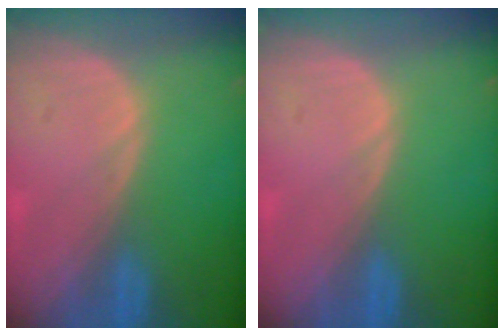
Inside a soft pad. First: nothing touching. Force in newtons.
{"total": 0.0}